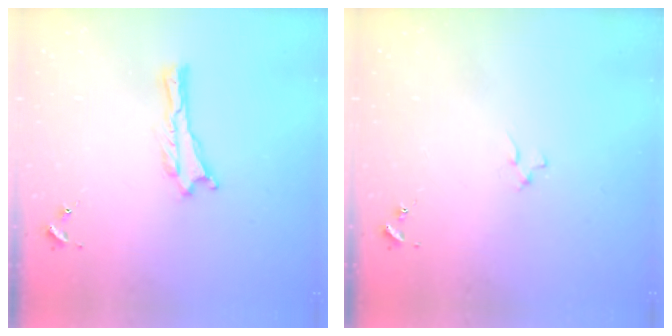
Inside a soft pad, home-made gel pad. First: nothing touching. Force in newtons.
{"total": 0.9, "press": 0.9, "slide": 0.2}